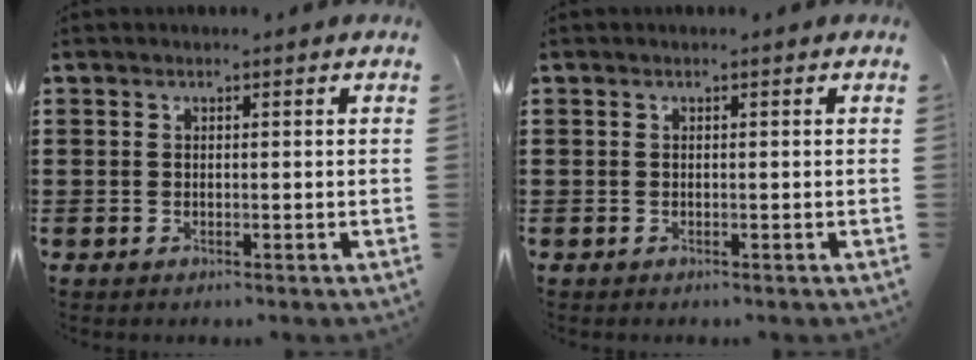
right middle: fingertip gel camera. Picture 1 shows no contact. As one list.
[{"total": 0.0}]